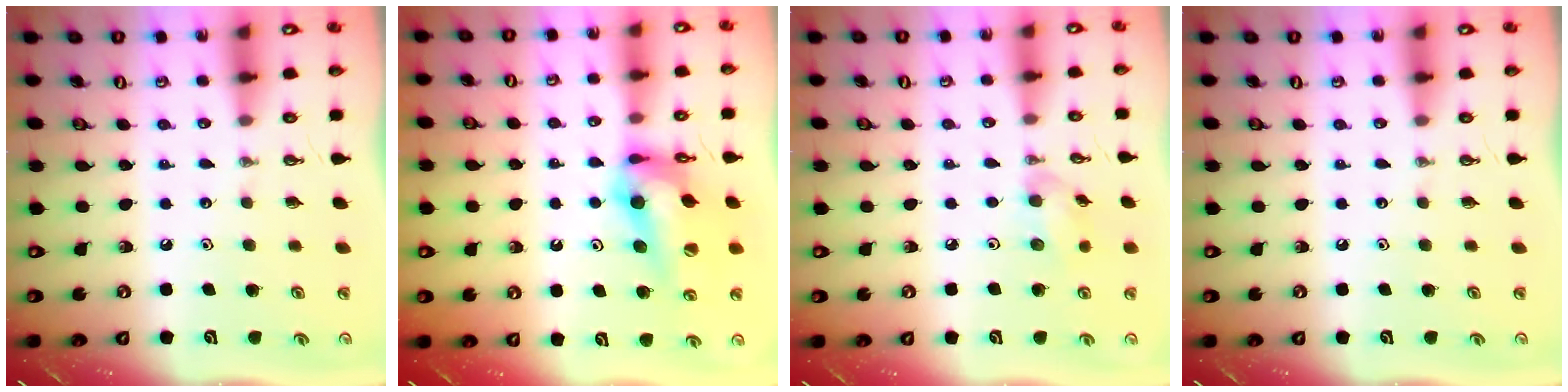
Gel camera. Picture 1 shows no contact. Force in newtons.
{"total": 14.2, "press": 14.2, "slide": 1.5}
{"total": 6.7, "press": 6.6, "slide": 0.8}
{"total": 0.0}